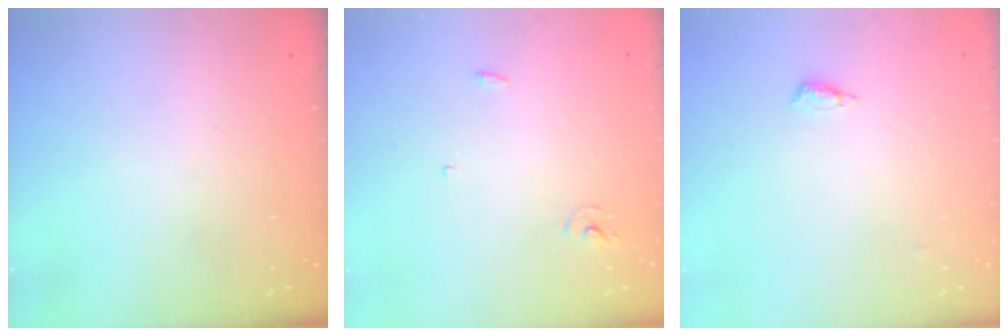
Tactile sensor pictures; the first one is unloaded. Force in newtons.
{"total": 2.5, "press": 2.5, "slide": 0.1}
{"total": 4.4, "press": 4.1, "slide": 1.4}